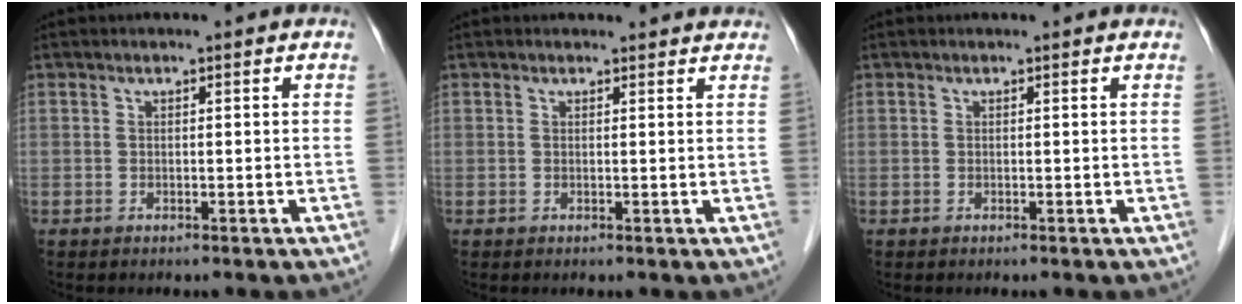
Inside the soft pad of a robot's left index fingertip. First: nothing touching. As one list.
[{"total": 3.1, "force": [3.0, 0.8, 0.2], "torque": [-0.008, 0.006, 0.024]}, {"total": 0.8, "force": [0.8, 0.1, 0.1], "torque": [-0.010, 0.006, 0.006]}]